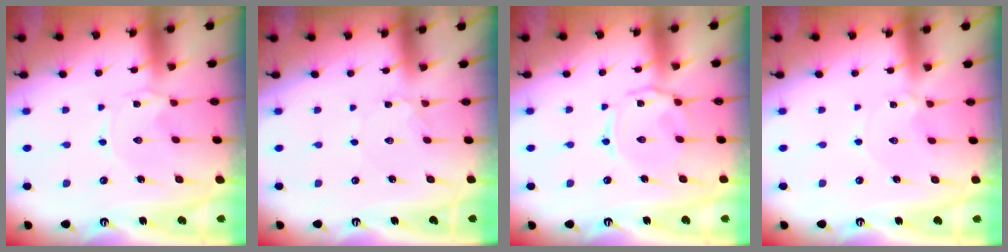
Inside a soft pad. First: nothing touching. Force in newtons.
{"total": 1.0, "press": 1.0, "slide": 0.1}
{"total": 4.3, "press": 4.2, "slide": 0.7}
{"total": 2.2, "press": 2.2, "slide": 0.2}